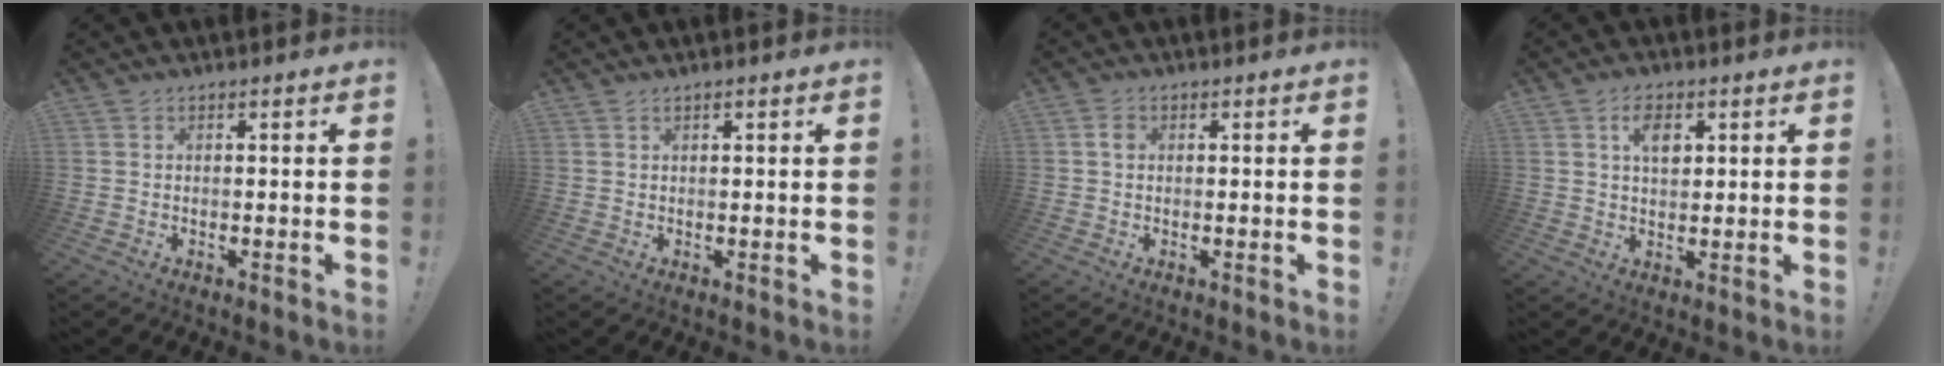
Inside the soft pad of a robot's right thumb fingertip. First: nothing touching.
{"total": 0.6, "force": [0.4, 0.0, 0.4], "torque": [-0.008, 0.000, 0.008]}
{"total": 1.7, "force": [0.3, 1.3, 0.9], "torque": [-0.002, -0.001, 0.002]}
{"total": 6.0, "force": [2.1, 3.7, 4.3], "torque": [-0.062, -0.001, 0.034]}